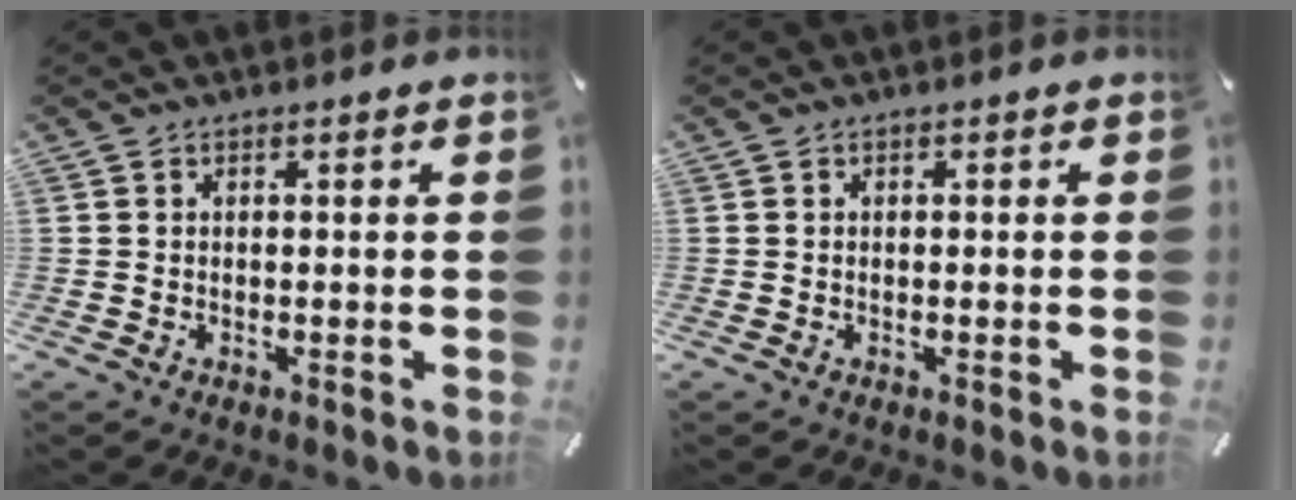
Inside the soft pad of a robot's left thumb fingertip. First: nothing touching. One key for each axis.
{"total": 0.0}